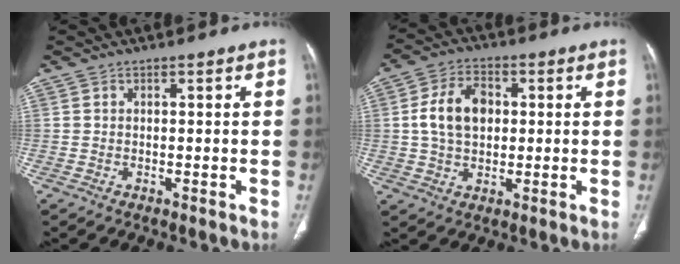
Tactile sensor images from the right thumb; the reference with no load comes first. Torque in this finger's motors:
{"motor_torque": [0.88, 2.15, 0.39, -0.52, 0.08]}